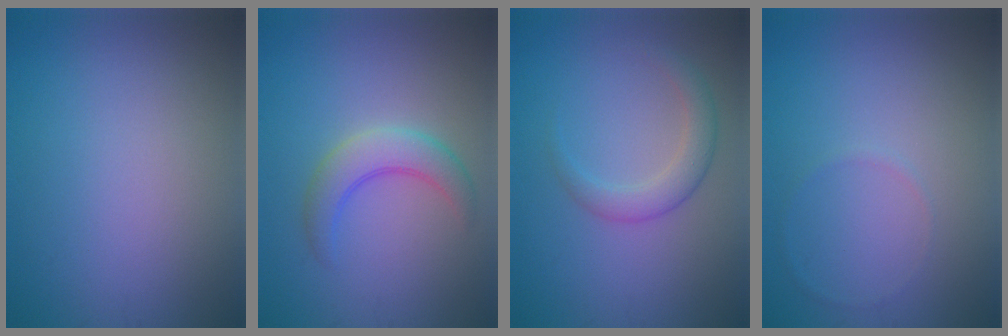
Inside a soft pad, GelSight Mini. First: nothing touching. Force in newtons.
{"total": 3.8, "press": 3.8, "slide": 0.1}
{"total": 2.8, "press": 2.8, "slide": 0.1}
{"total": 0.6, "press": 0.6, "slide": 0.1}